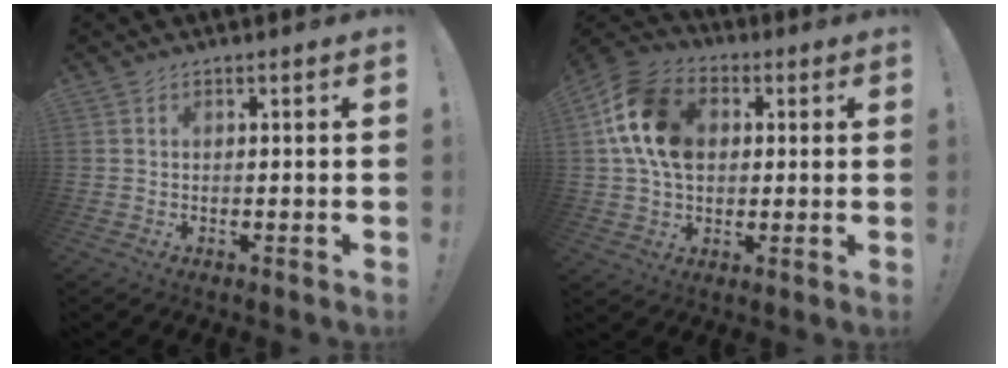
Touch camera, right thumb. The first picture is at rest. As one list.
[{"total": 16.4, "force": [3.4, 12.3, 10.2], "torque": [-0.166, 0.000, 0.073]}]